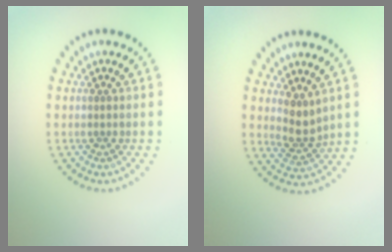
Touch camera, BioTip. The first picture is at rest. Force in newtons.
{"total": 2.3, "press": 1.6, "slide": 1.6}